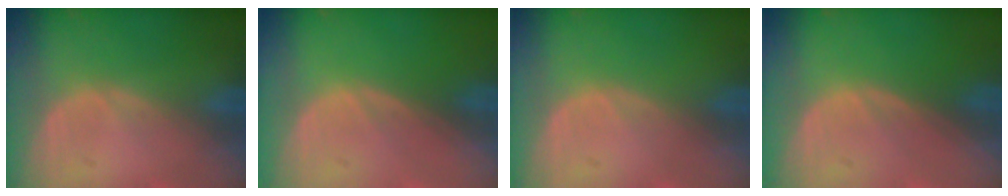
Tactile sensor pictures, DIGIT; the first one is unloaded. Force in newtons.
{"total": 0.0}
{"total": 0.0}
{"total": 0.0}